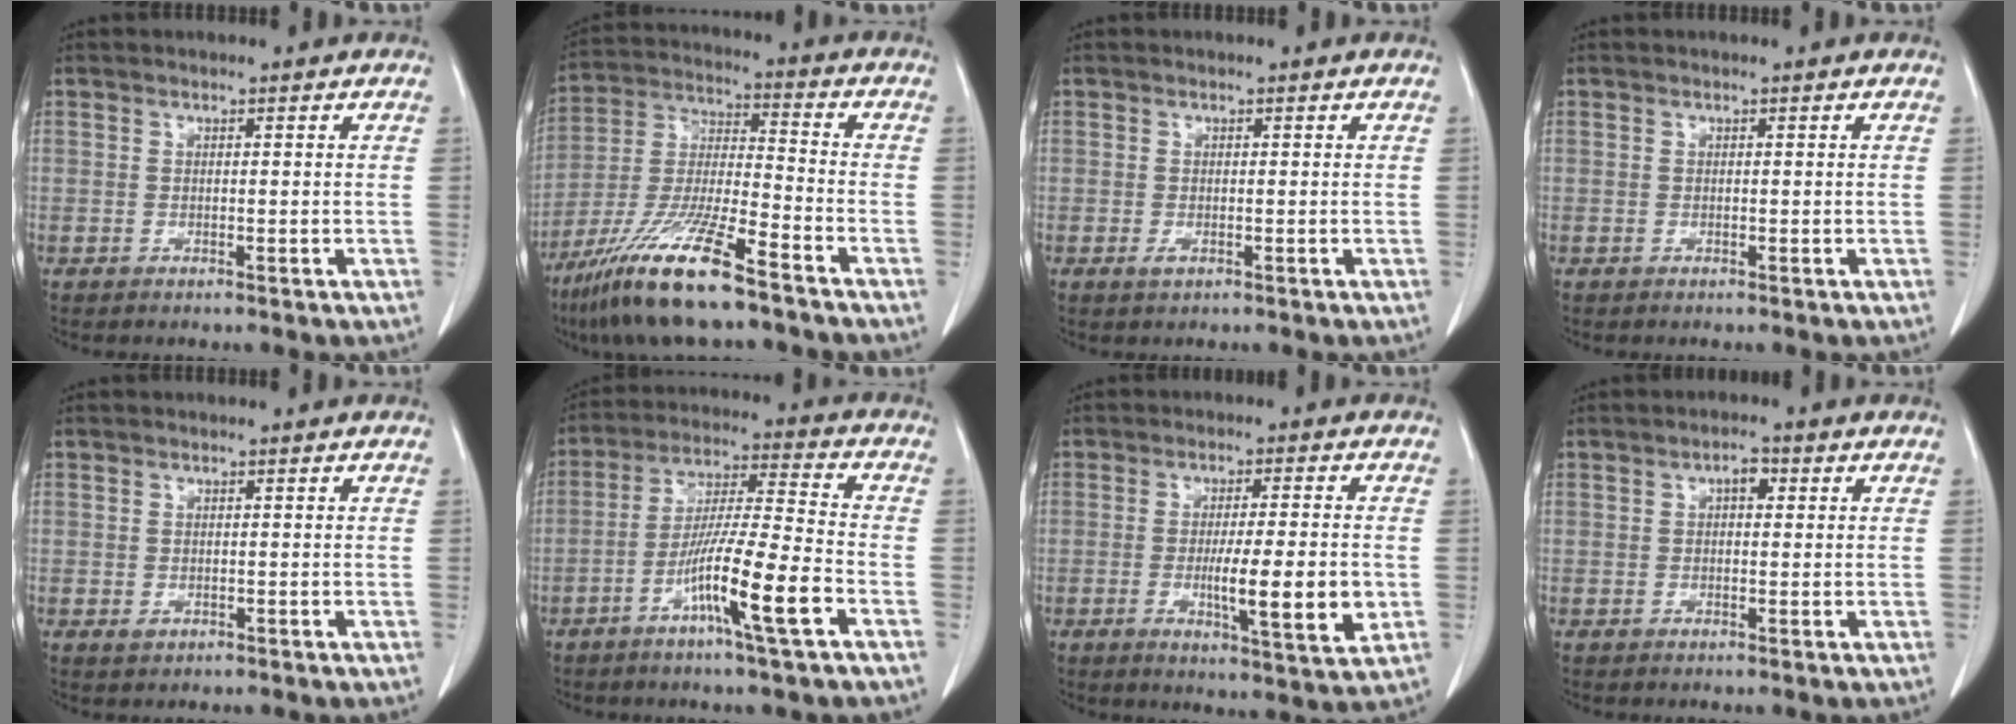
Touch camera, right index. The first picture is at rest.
{"total": 15.5, "force": [-10.6, 1.4, 11.3], "torque": [-0.240, -0.032, -0.199]}
{"total": 0.9, "force": [-0.3, 0.5, 0.7], "torque": [-0.010, -0.001, 0.001]}
{"total": 0.0}
{"total": 1.0, "force": [-0.2, 0.9, 0.4], "torque": [-0.002, 0.002, 0.004]}
{"total": 12.0, "force": [-5.4, -0.3, 10.8], "torque": [-0.199, -0.005, -0.100]}
{"total": 9.9, "force": [-1.8, 0.7, 9.7], "torque": [-0.150, -0.020, -0.028]}
{"total": 2.1, "force": [0.6, 1.1, 1.7], "torque": [-0.026, 0.009, 0.006]}